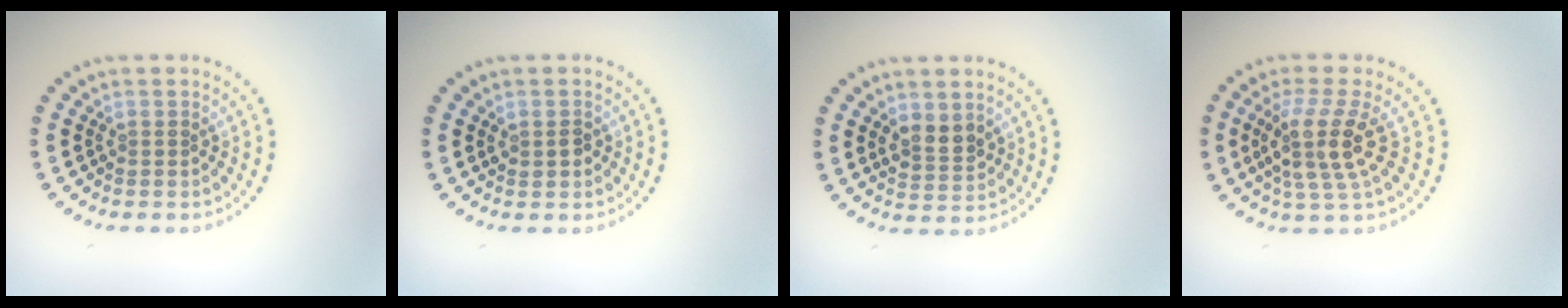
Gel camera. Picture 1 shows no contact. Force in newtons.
{"total": 1.3, "press": 1.3, "slide": 0.1}
{"total": 2.5, "press": 2.3, "slide": 1.0}
{"total": 4.1, "press": 3.1, "slide": 2.6}